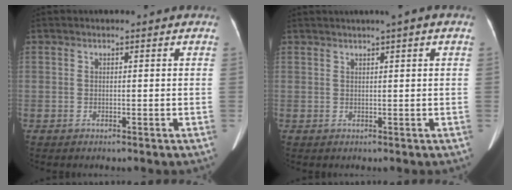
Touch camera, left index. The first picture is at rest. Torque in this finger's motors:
{"motor_torque": [0.42, -1.72, 0.08, 0.05]}